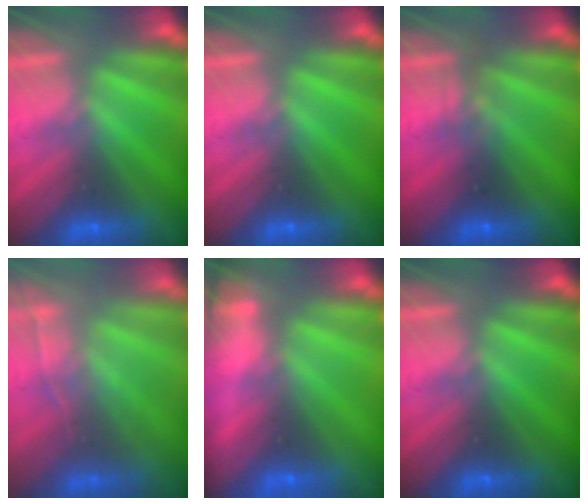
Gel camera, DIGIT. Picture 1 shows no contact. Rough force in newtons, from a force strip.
{"total": 0.0}
{"total": 2.3}
{"total": 1.9}
{"total": 10.7}
{"total": 0.0}